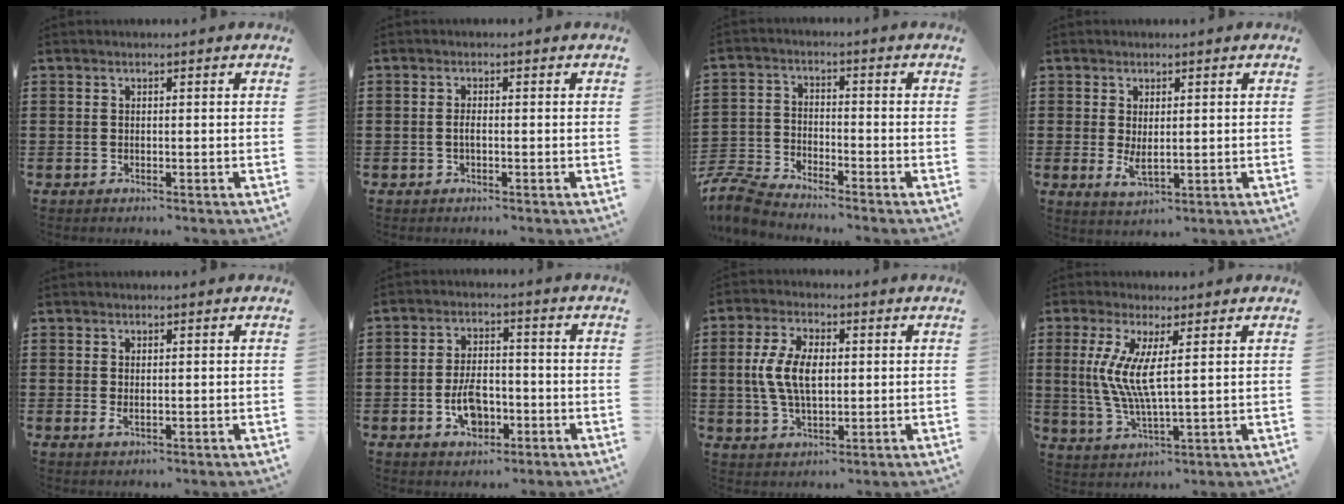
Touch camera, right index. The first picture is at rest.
{"total": 1.2, "force": [-0.3, 0.3, 1.1], "torque": [-0.020, -0.002, -0.005]}
{"total": 5.7, "force": [-5.6, 0.4, 1.0], "torque": [-0.051, -0.006, -0.118]}
{"total": 3.0, "force": [0.4, 1.4, 2.7], "torque": [-0.052, 0.002, 0.007]}
{"total": 1.2, "force": [0.2, 0.6, 1.0], "torque": [-0.020, 0.003, 0.003]}
{"total": 6.3, "force": [-2.0, 3.6, 4.7], "torque": [-0.093, 0.001, -0.040]}
{"total": 7.9, "force": [0.4, 4.2, 6.6], "torque": [-0.150, 0.008, 0.001]}
{"total": 7.8, "force": [1.6, 1.4, 7.5], "torque": [-0.164, -0.009, 0.024]}